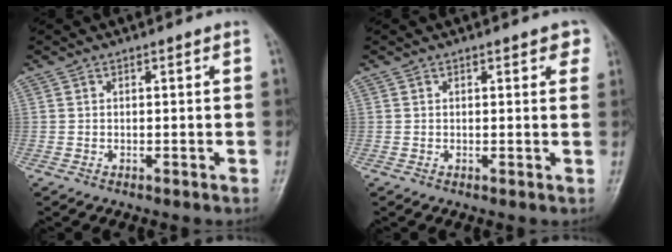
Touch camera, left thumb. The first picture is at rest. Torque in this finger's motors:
{"motor_torque": [0.62, 0.47, 0.23, -0.32, 0.02]}